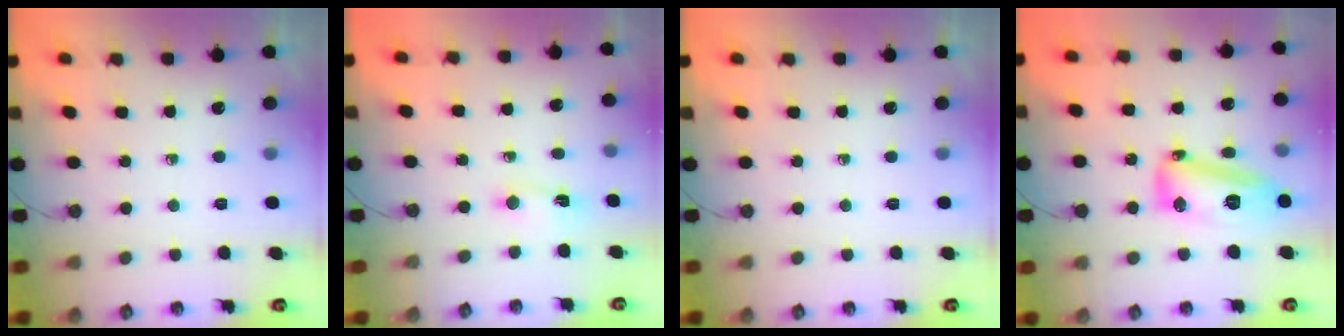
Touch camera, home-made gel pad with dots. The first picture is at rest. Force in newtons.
{"total": 1.4, "press": 1.4, "slide": 0.1}
{"total": 0.0}
{"total": 13.9, "press": 13.8, "slide": 1.4}